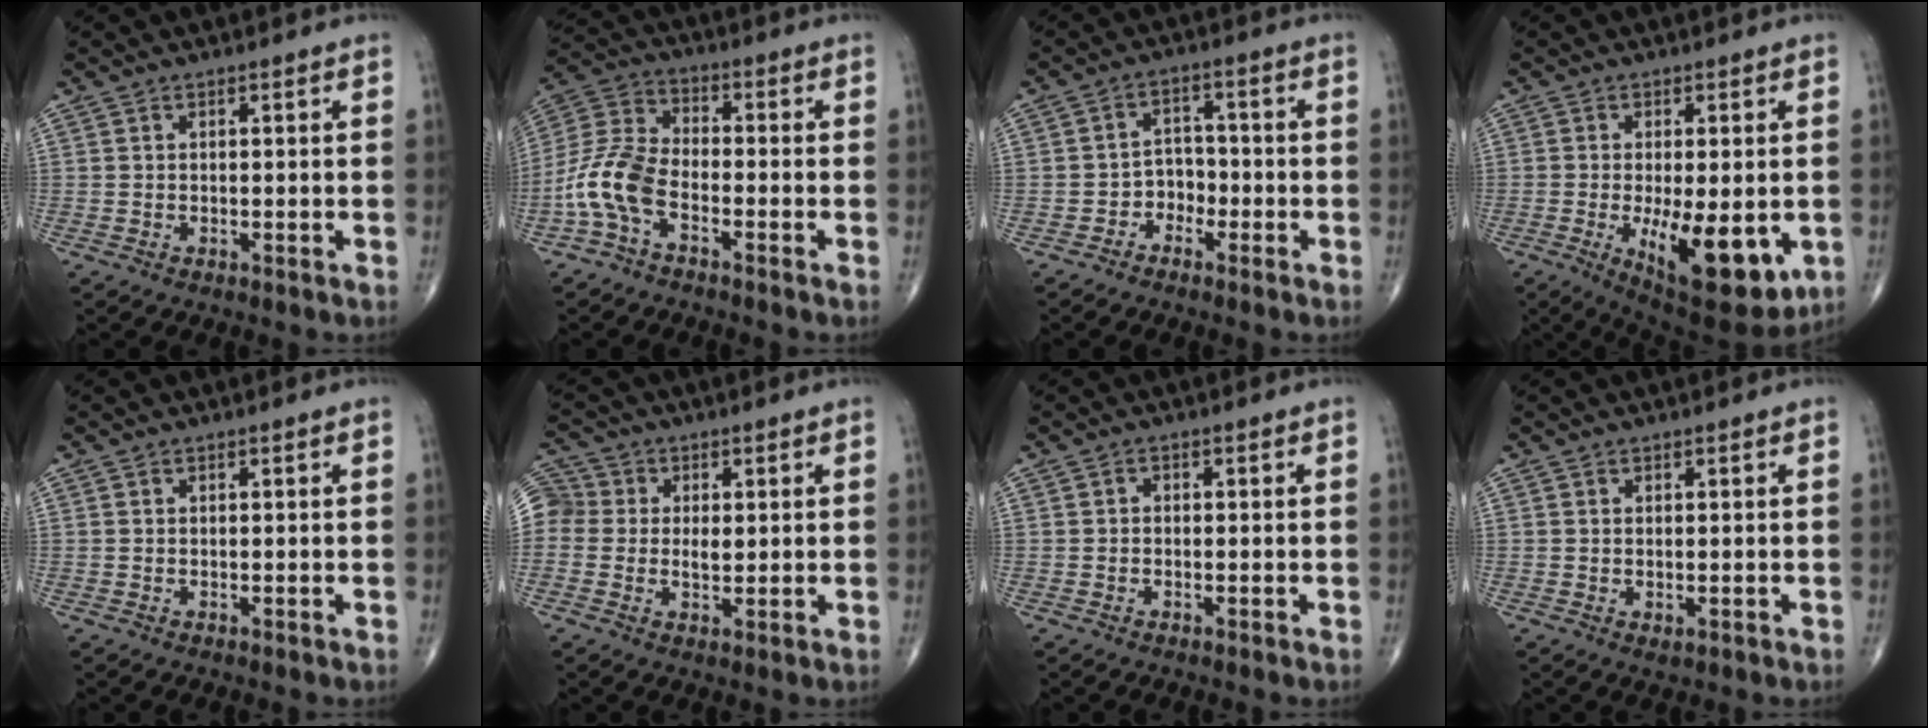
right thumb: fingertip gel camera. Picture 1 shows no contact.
{"total": 10.1, "force": [-4.3, 5.2, 7.5], "torque": [-0.166, 0.034, -0.096]}
{"total": 3.9, "force": [-2.2, 3.0, 1.2], "torque": [0.008, 0.025, -0.048]}
{"total": 15.3, "force": [-3.8, 6.1, 13.5], "torque": [-0.189, -0.023, -0.038]}
{"total": 0.0}
{"total": 11.2, "force": [1.3, 9.3, 6.1], "torque": [-0.123, 0.015, 0.019]}
{"total": 0.7, "force": [-0.1, 0.6, 0.3], "torque": [0.002, 0.003, -0.008]}
{"total": 1.1, "force": [-0.1, 0.6, 0.9], "torque": [-0.016, -0.005, 0.001]}